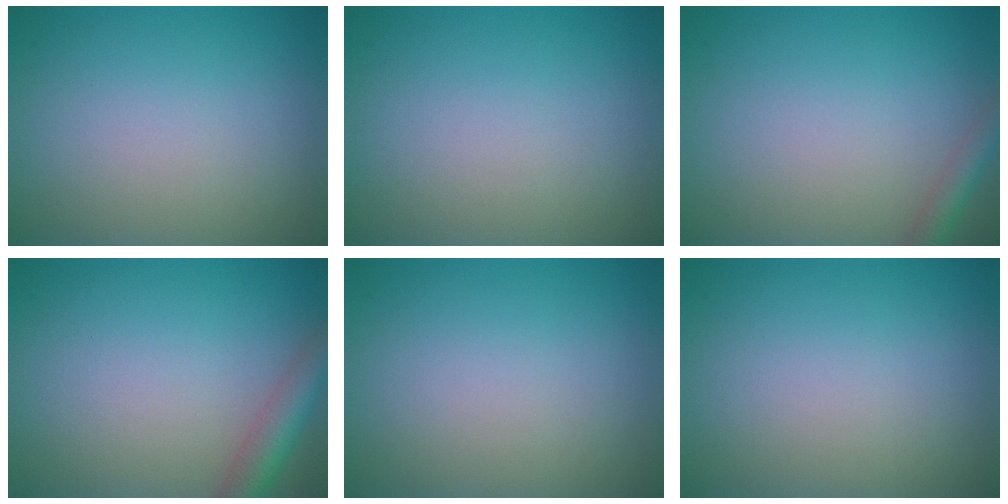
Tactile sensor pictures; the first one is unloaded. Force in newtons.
{"total": 0.0}
{"total": 2.1, "press": 2.1, "slide": 0.1}
{"total": 3.5, "press": 3.5, "slide": 0.2}
{"total": 0.0}
{"total": 0.0}